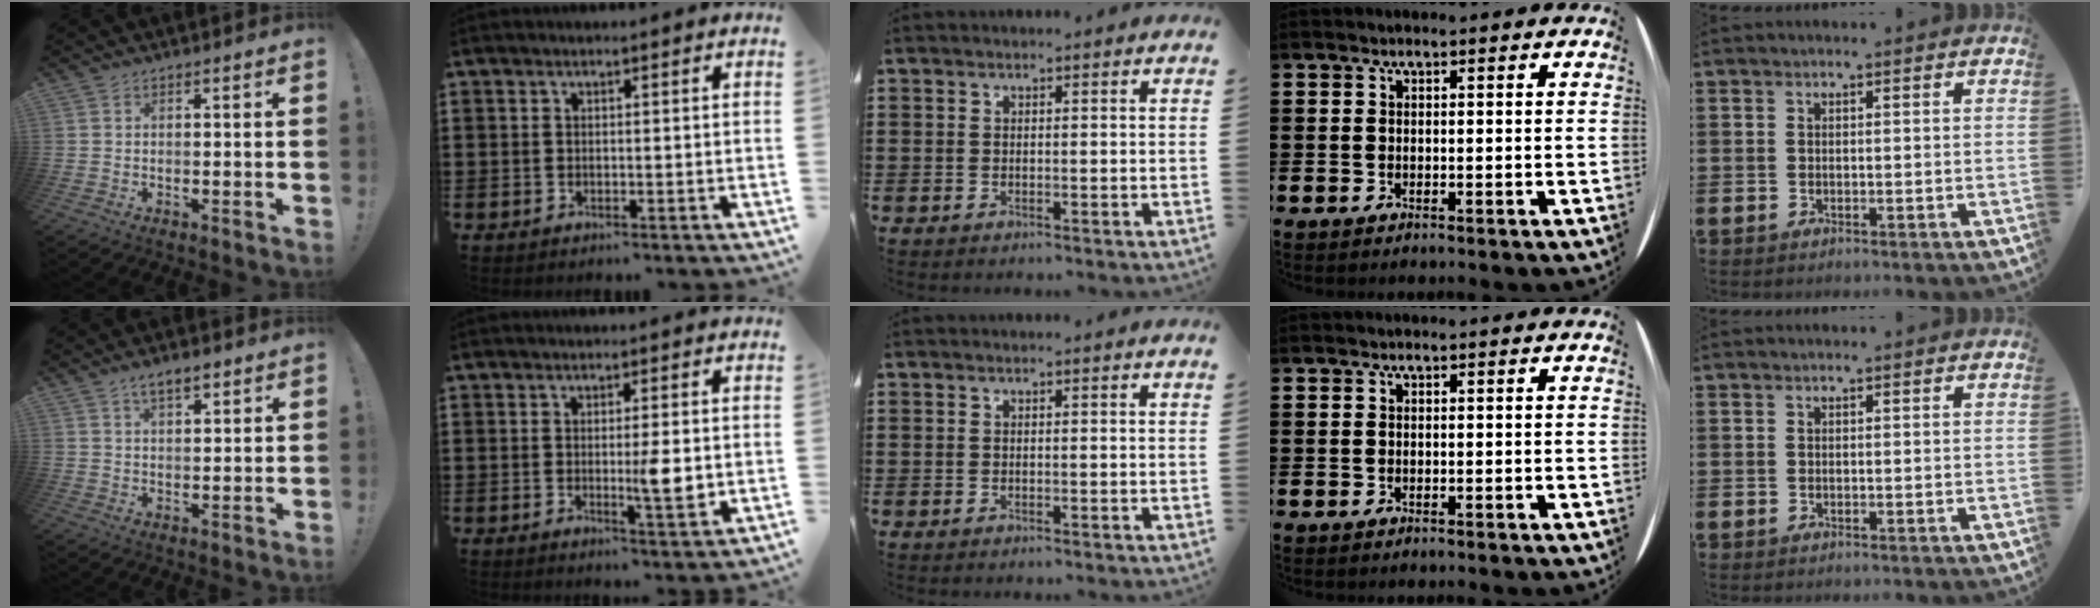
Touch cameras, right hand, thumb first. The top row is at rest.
{"thumb": {"total": 5.3, "force": [3.4, 2.1, 3.4], "torque": [-0.052, -0.012, 0.059]}, "index": {"total": 4.6, "force": [-0.3, 0.6, 4.5], "torque": [-0.070, -0.005, -0.008]}}